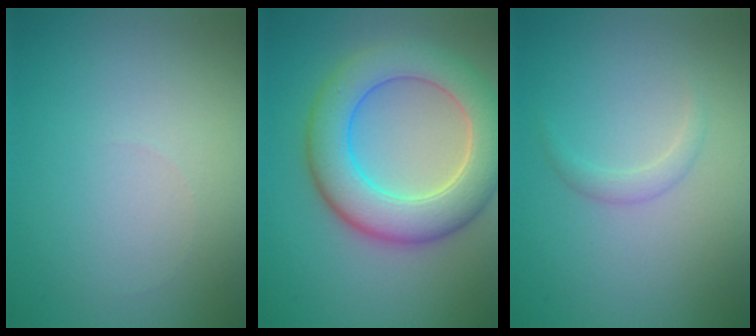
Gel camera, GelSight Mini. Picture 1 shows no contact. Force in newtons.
{"total": 8.1, "press": 8.1, "slide": 0.6}
{"total": 1.2, "press": 1.1, "slide": 0.1}